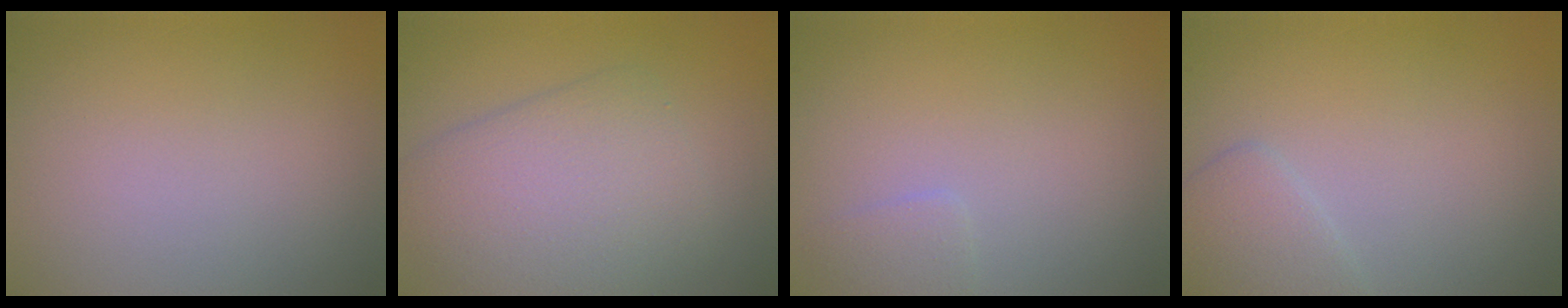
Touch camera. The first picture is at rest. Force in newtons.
{"total": 5.5, "press": 5.5, "slide": 0.2}
{"total": 1.0, "press": 1.0, "slide": 0.0}
{"total": 2.0, "press": 2.0, "slide": 0.1}